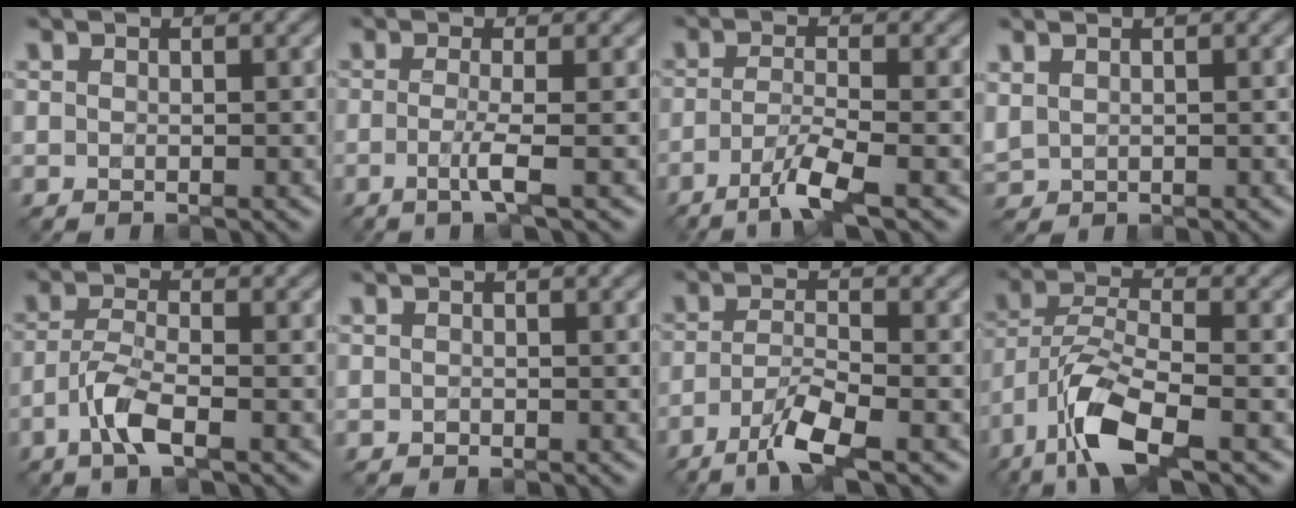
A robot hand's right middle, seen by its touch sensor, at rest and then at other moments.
{"total": 2.6, "force": [-0.7, 0.5, 2.5], "torque": [-0.045, -0.009, -0.024]}
{"total": 4.0, "force": [-2.3, 0.5, 3.3], "torque": [-0.065, -0.004, -0.056]}
{"total": 1.1, "force": [0.7, 0.7, 0.5], "torque": [-0.015, 0.001, 0.021]}
{"total": 3.5, "force": [-1.9, 0.8, 2.9], "torque": [-0.065, 0.001, -0.045]}
{"total": 0.0}
{"total": 4.4, "force": [-2.8, 0.7, 3.4], "torque": [-0.069, -0.006, -0.062]}
{"total": 7.5, "force": [-4.4, 2.3, 5.6], "torque": [-0.114, -0.003, -0.092]}